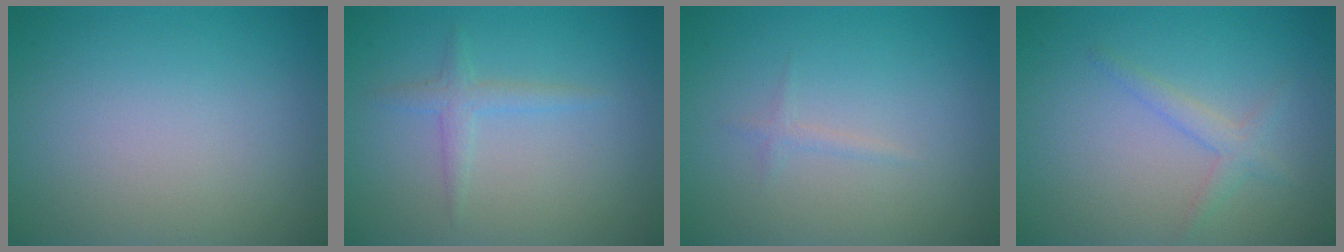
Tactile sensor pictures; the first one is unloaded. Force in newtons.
{"total": 1.6, "press": 1.6, "slide": 0.1}
{"total": 0.7, "press": 0.7, "slide": 0.1}
{"total": 1.6, "press": 1.6, "slide": 0.1}